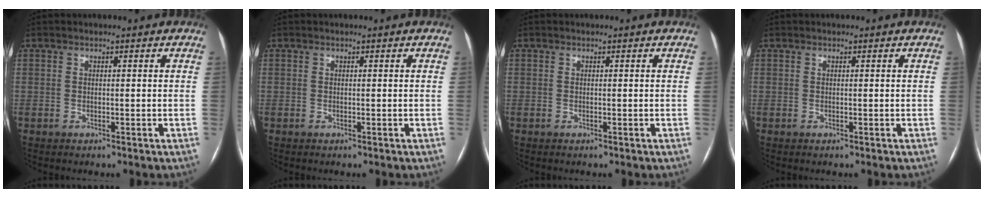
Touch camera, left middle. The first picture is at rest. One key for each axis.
{"total": 0.0}
{"total": 0.0}
{"total": 0.0}